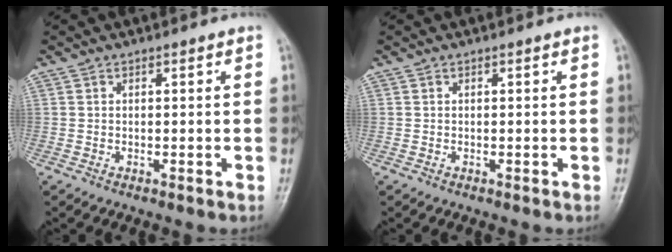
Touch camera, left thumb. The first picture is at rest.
{"total": 0.0}